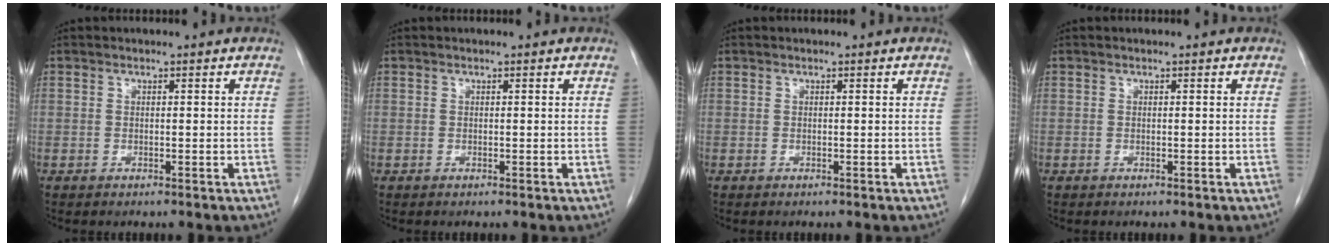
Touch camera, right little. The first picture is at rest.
{"total": 0.0}
{"total": 0.0}
{"total": 0.0}